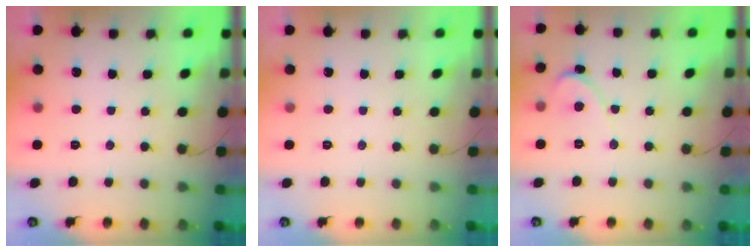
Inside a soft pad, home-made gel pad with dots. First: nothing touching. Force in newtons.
{"total": 0.0}
{"total": 1.7, "press": 1.7, "slide": 0.2}